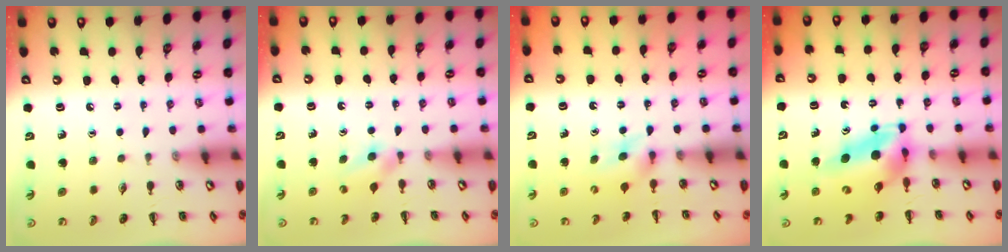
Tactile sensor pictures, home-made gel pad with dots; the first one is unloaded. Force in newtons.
{"total": 2.7, "press": 2.5, "slide": 1.0}
{"total": 4.9, "press": 4.7, "slide": 1.3}
{"total": 5.8, "press": 5.6, "slide": 1.5}